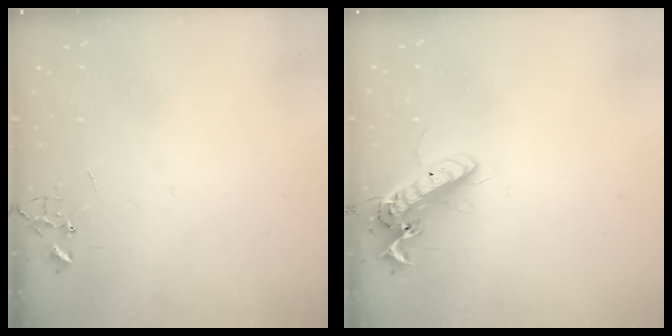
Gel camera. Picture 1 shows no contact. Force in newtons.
{"total": 15.7, "press": 15.3, "slide": 3.3}